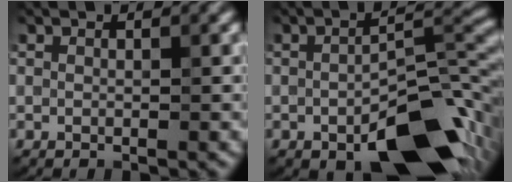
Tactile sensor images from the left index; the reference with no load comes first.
{"total": 10.5, "force": [-5.0, 4.2, 8.2], "torque": [-0.127, -0.002, -0.075]}